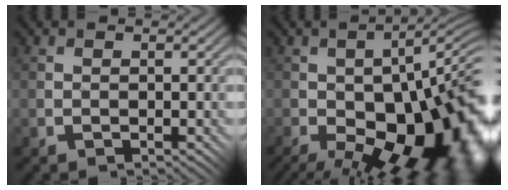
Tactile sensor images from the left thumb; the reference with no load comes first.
{"total": 19.3, "force": [-7.6, 8.1, 15.8], "torque": [-0.192, -0.019, -0.109]}